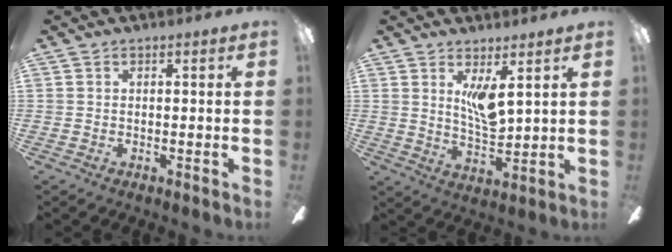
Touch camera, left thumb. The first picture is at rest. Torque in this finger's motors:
{"motor_torque": [0.04, -0.09, 0.62, -0.20, 0.06]}